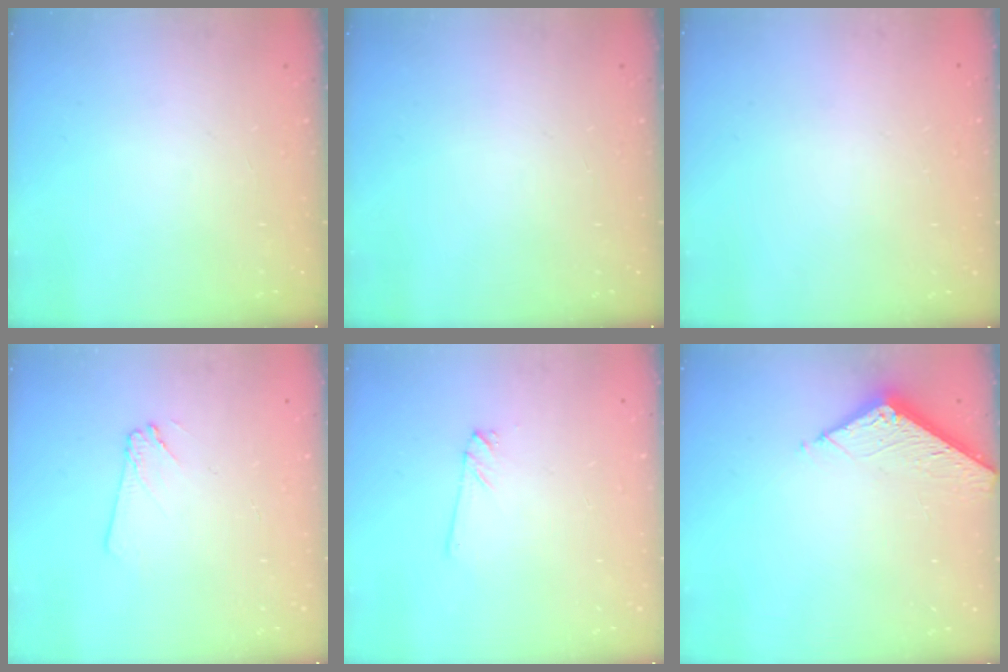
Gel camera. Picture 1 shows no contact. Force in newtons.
{"total": 0.0}
{"total": 0.0}
{"total": 3.0, "press": 3.0, "slide": 0.4}
{"total": 1.2, "press": 1.2, "slide": 0.1}
{"total": 5.8, "press": 5.8, "slide": 0.3}